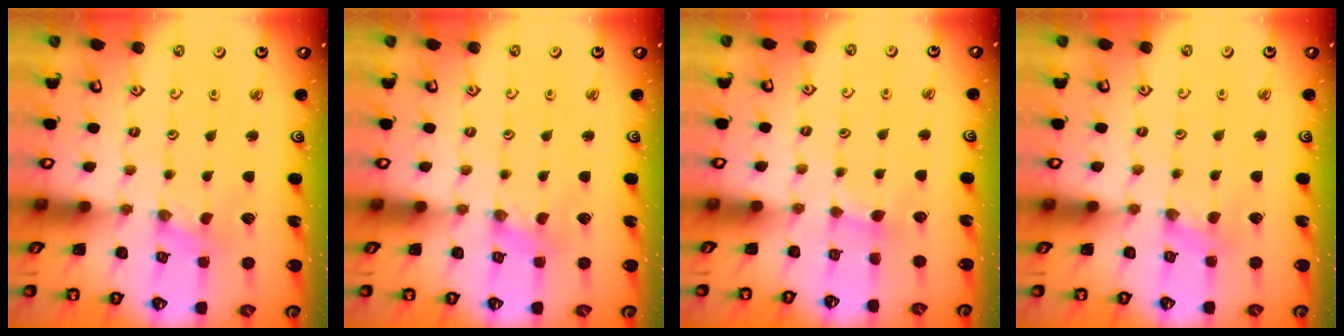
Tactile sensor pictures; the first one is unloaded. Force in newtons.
{"total": 1.0, "press": 1.0, "slide": 0.2}
{"total": 2.4, "press": 2.4, "slide": 0.4}
{"total": 2.5, "press": 2.4, "slide": 0.4}